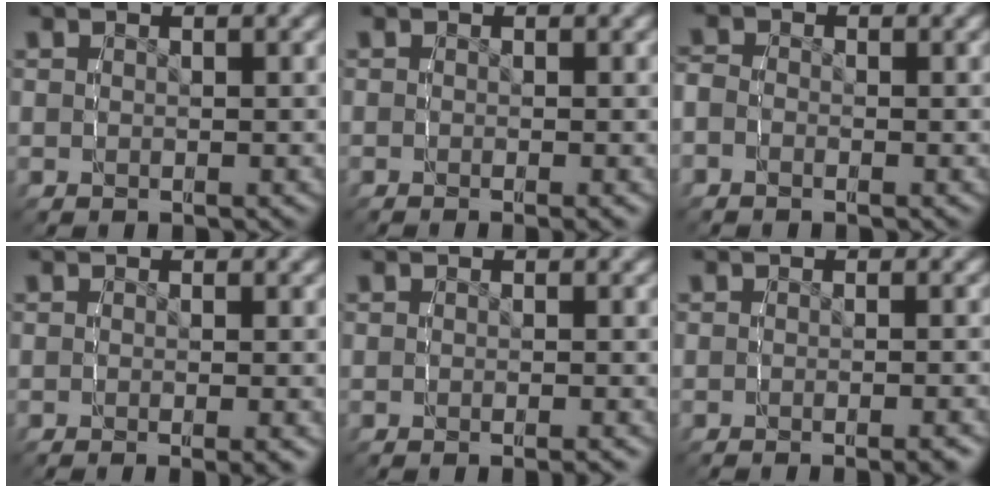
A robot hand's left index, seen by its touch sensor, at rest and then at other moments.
{"total": 1.5, "force": [-1.0, 0.2, 1.1], "torque": [-0.010, 0.000, -0.016]}
{"total": 1.8, "force": [-0.7, 1.5, 0.7], "torque": [-0.024, -0.005, -0.016]}
{"total": 2.3, "force": [-1.5, 0.2, 1.7], "torque": [-0.017, -0.001, -0.023]}
{"total": 1.8, "force": [-1.5, 0.2, 1.0], "torque": [-0.007, 0.003, -0.025]}
{"total": 2.7, "force": [-2.2, 0.2, 1.5], "torque": [-0.018, 0.002, -0.035]}